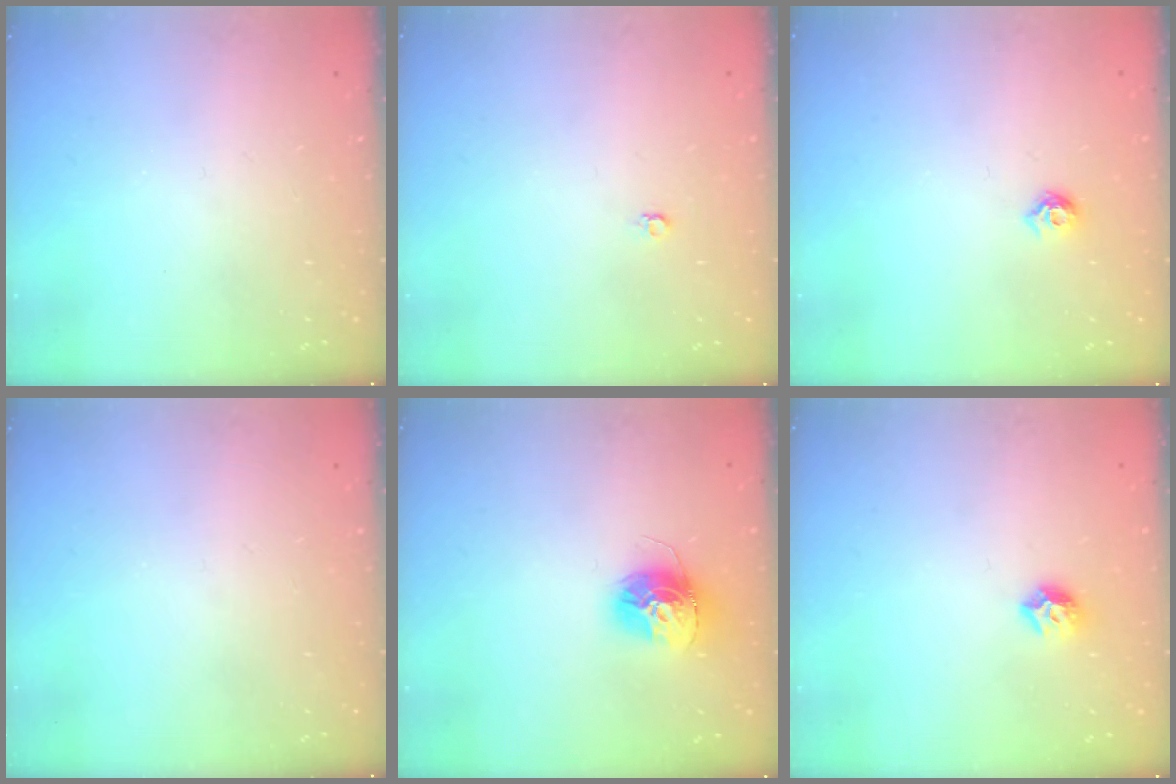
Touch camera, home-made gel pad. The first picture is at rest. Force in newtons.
{"total": 3.5, "press": 3.4, "slide": 0.3}
{"total": 5.1, "press": 5.0, "slide": 0.9}
{"total": 0.0}
{"total": 13.1, "press": 13.0, "slide": 1.1}
{"total": 7.6, "press": 7.6, "slide": 0.7}